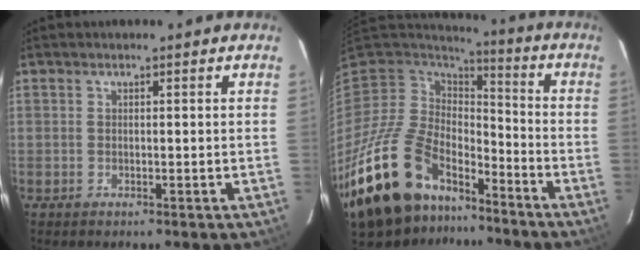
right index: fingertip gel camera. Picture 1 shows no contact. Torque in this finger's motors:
{"motor_torque": [0.62, -0.75, 0.56, -0.01]}